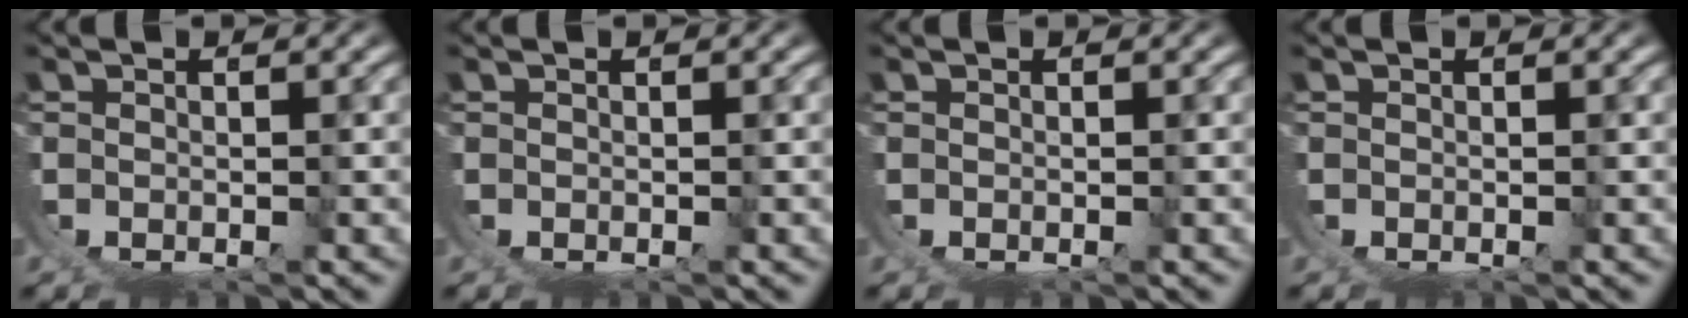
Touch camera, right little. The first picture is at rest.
{"total": 0.0}
{"total": 0.0}
{"total": 0.0}